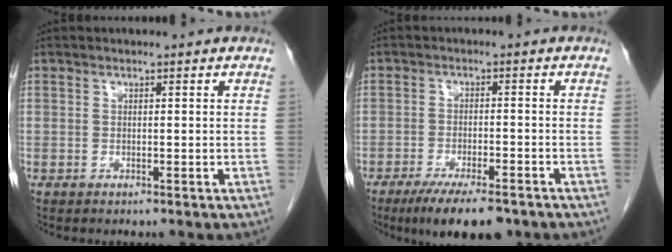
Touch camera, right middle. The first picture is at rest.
{"total": 9.8, "force": [-7.2, 2.2, 6.3], "torque": [-0.099, -0.018, -0.110]}